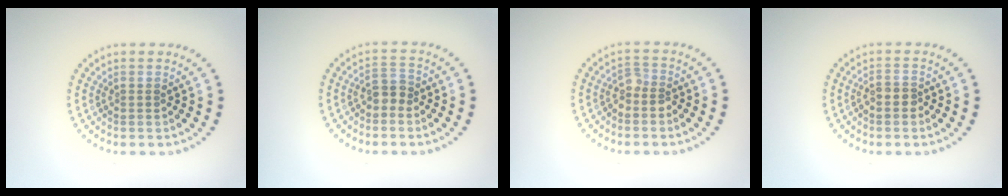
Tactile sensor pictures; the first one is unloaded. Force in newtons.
{"total": 1.8, "press": 1.5, "slide": 1.0}
{"total": 1.6, "press": 1.3, "slide": 1.0}
{"total": 1.6, "press": 1.5, "slide": 0.6}